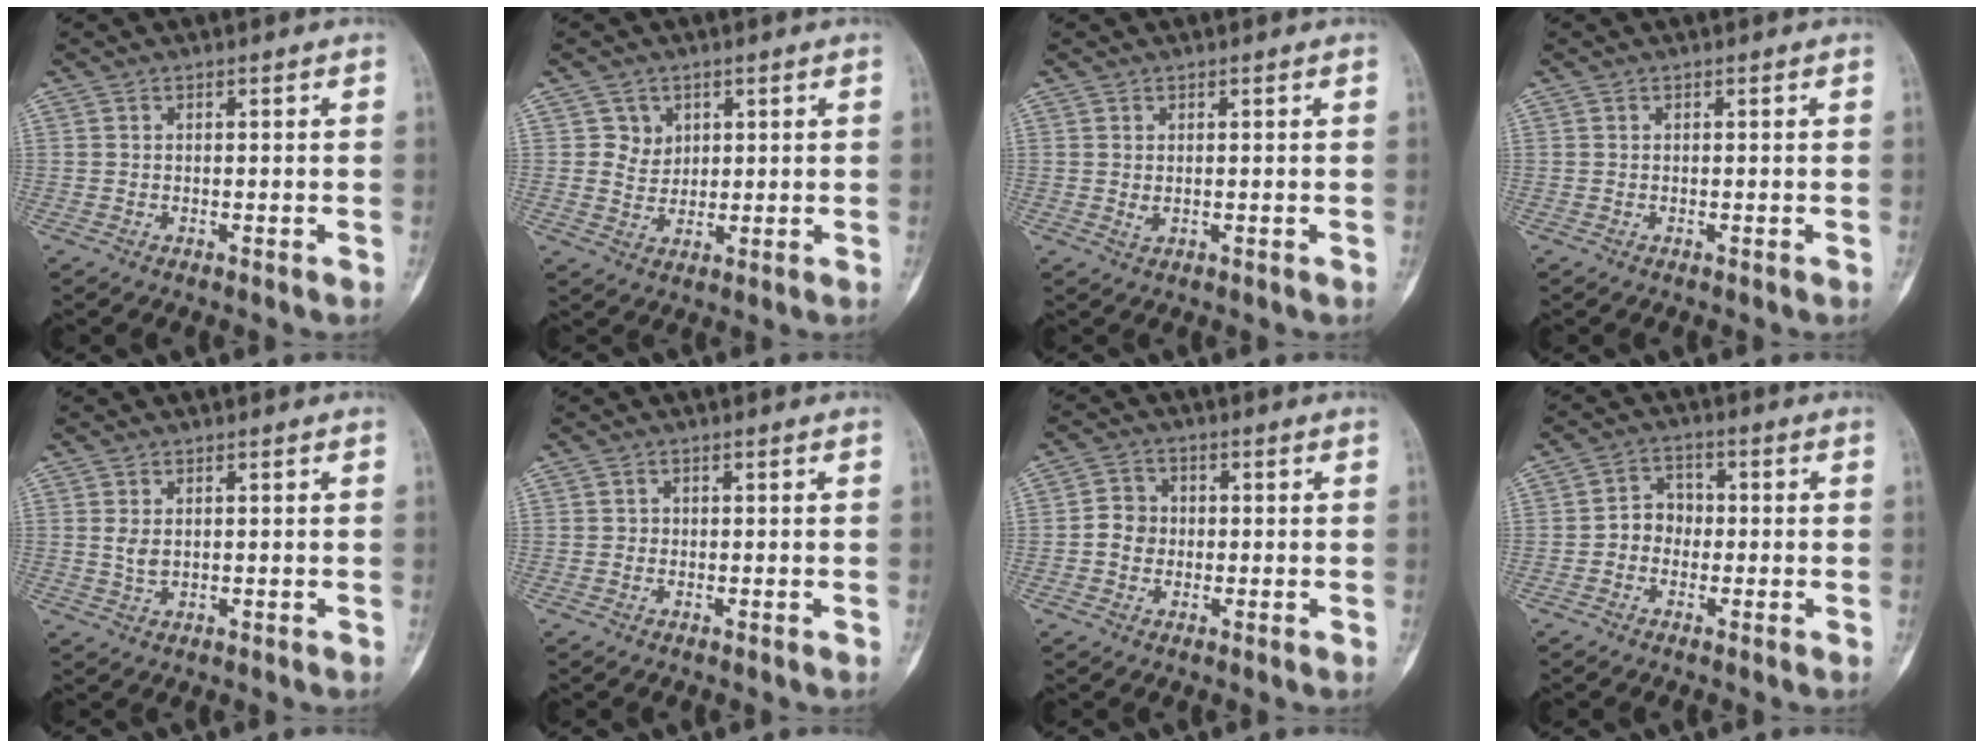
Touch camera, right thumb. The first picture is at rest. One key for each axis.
{"total": 3.7, "fx": 1.7, "fy": 3.2, "fz": 0.4, "tx": 0.014, "ty": -0.009, "tz": 0.029}
{"total": 0.9, "fx": 0.1, "fy": 0.5, "fz": 0.8, "tx": -0.013, "ty": -0.001, "tz": 0.008}
{"total": 0.0}
{"total": 2.1, "fx": 0.4, "fy": 1.3, "fz": 1.6, "tx": -0.028, "ty": -0.003, "tz": 0.013}
{"total": 0.6, "fx": -0.1, "fy": 0.6, "fz": 0.1, "tx": 0.005, "ty": 0.004, "tz": -0.004}
{"total": 4.2, "fx": -0.5, "fy": 3.8, "fz": 1.7, "tx": -0.010, "ty": 0.012, "tz": -0.016}
{"total": 4.5, "fx": -0.9, "fy": 3.9, "fz": 2.2, "tx": -0.011, "ty": 0.021, "tz": -0.028}